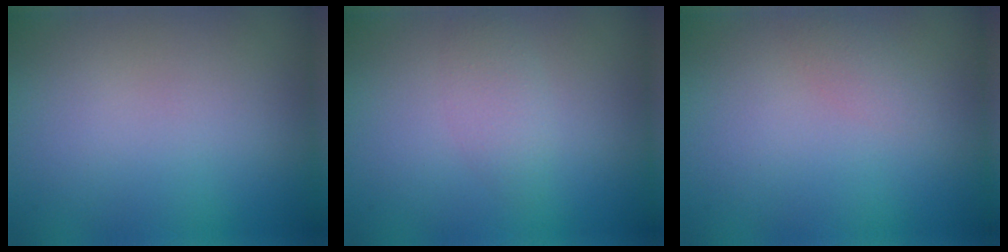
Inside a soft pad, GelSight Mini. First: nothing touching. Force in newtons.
{"total": 1.8, "press": 1.8, "slide": 0.1}
{"total": 1.0, "press": 1.0, "slide": 0.1}